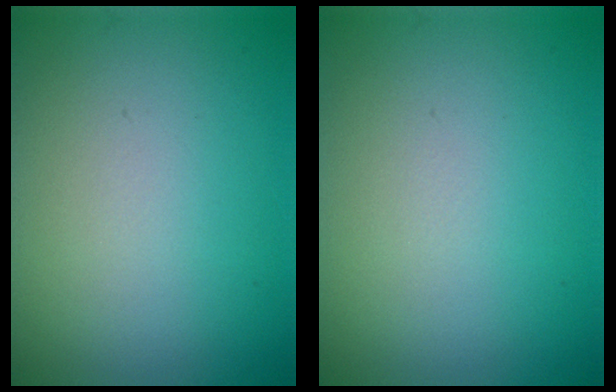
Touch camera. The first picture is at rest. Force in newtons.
{"total": 0.0}